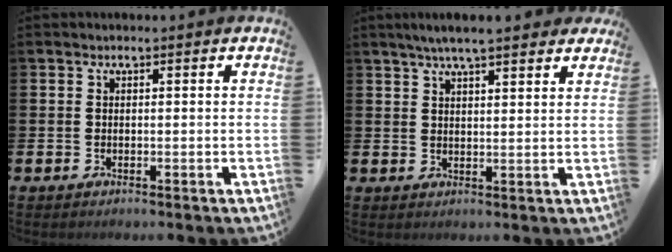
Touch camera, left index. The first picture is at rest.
{"total": 5.1, "force": [4.4, 0.7, 2.5], "torque": [-0.048, -0.011, 0.077]}